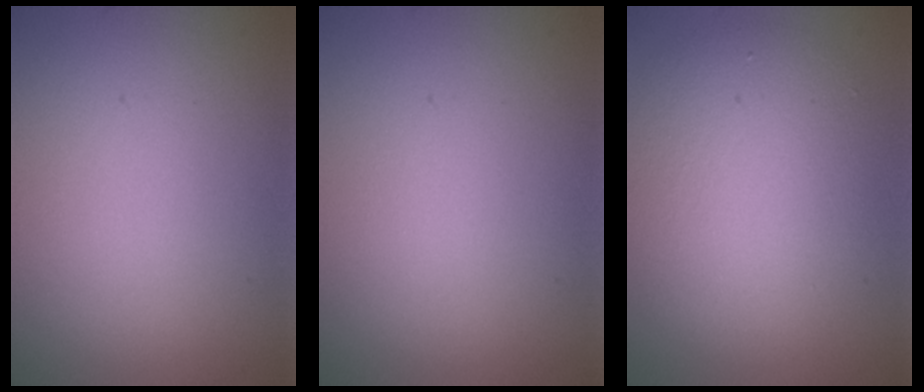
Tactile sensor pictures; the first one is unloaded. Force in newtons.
{"total": 0.0}
{"total": 5.8, "press": 5.8, "slide": 0.5}